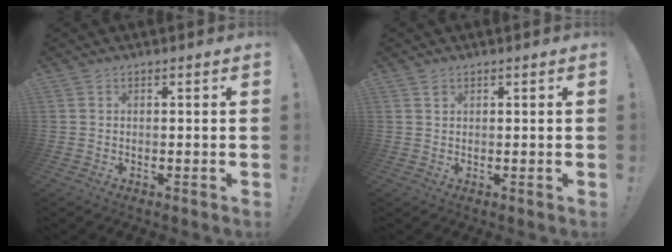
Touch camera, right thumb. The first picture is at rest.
{"total": 1.1, "force": [0.7, 0.7, 0.4], "torque": [-0.003, -0.002, 0.012]}